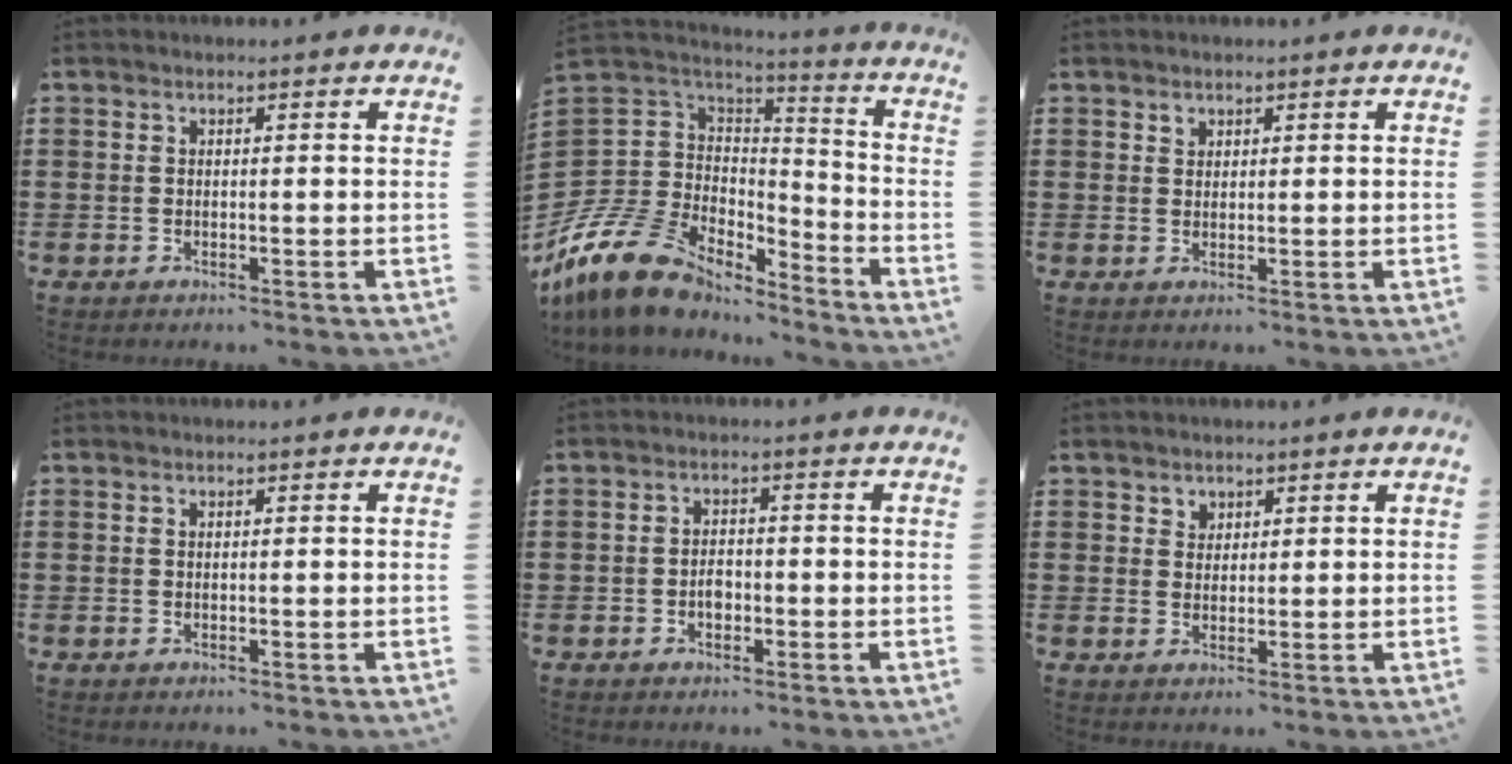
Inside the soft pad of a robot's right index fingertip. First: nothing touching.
{"total": 13.7, "force": [-9.5, 7.8, 5.9], "torque": [-0.164, 0.018, -0.178]}
{"total": 1.0, "force": [0.7, 0.6, 0.3], "torque": [-0.008, -0.001, 0.016]}
{"total": 0.0}
{"total": 2.3, "force": [-0.7, 1.4, 1.6], "torque": [-0.024, -0.002, -0.014]}
{"total": 1.9, "force": [1.5, 1.2, 0.0], "torque": [-0.006, 0.005, 0.029]}